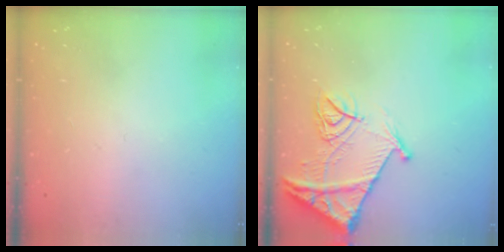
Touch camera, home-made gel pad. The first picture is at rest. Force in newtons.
{"total": 13.6, "press": 13.6, "slide": 1.5}